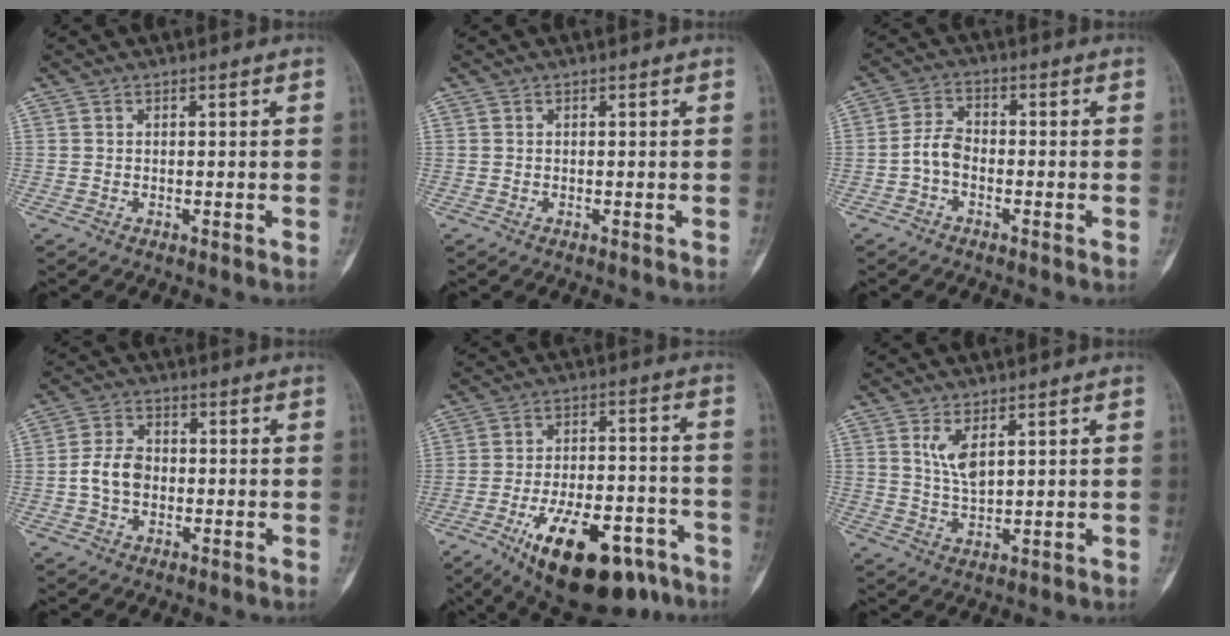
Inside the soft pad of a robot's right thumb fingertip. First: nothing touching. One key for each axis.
{"total": 0.0}
{"total": 3.4, "fx": -1.6, "fy": 2.0, "fz": 2.2, "tx": -0.042, "ty": 0.019, "tz": -0.039}
{"total": 6.2, "fx": -0.9, "fy": 4.6, "fz": 4.2, "tx": -0.071, "ty": 0.018, "tz": -0.023}
{"total": 21.3, "fx": -12.1, "fy": 9.2, "fz": 15.0, "tx": -0.203, "ty": 0.059, "tz": -0.181}
{"total": 4.7, "fx": 2.1, "fy": 1.8, "fz": 3.8, "tx": -0.072, "ty": -0.017, "tz": 0.049}